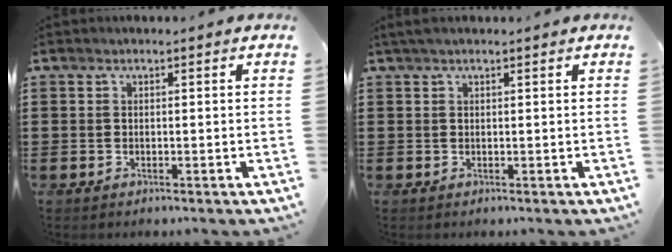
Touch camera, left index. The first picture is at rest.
{"total": 1.1, "force": [0.8, 0.1, 0.7], "torque": [-0.015, 0.003, 0.015]}